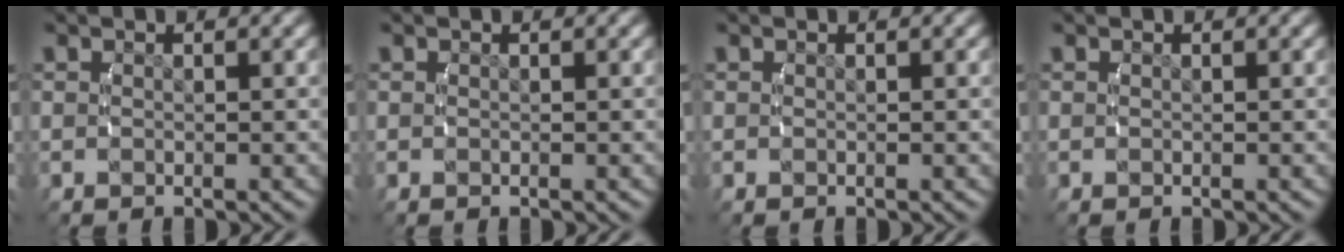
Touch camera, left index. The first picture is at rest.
{"total": 0.0}
{"total": 0.0}
{"total": 0.0}